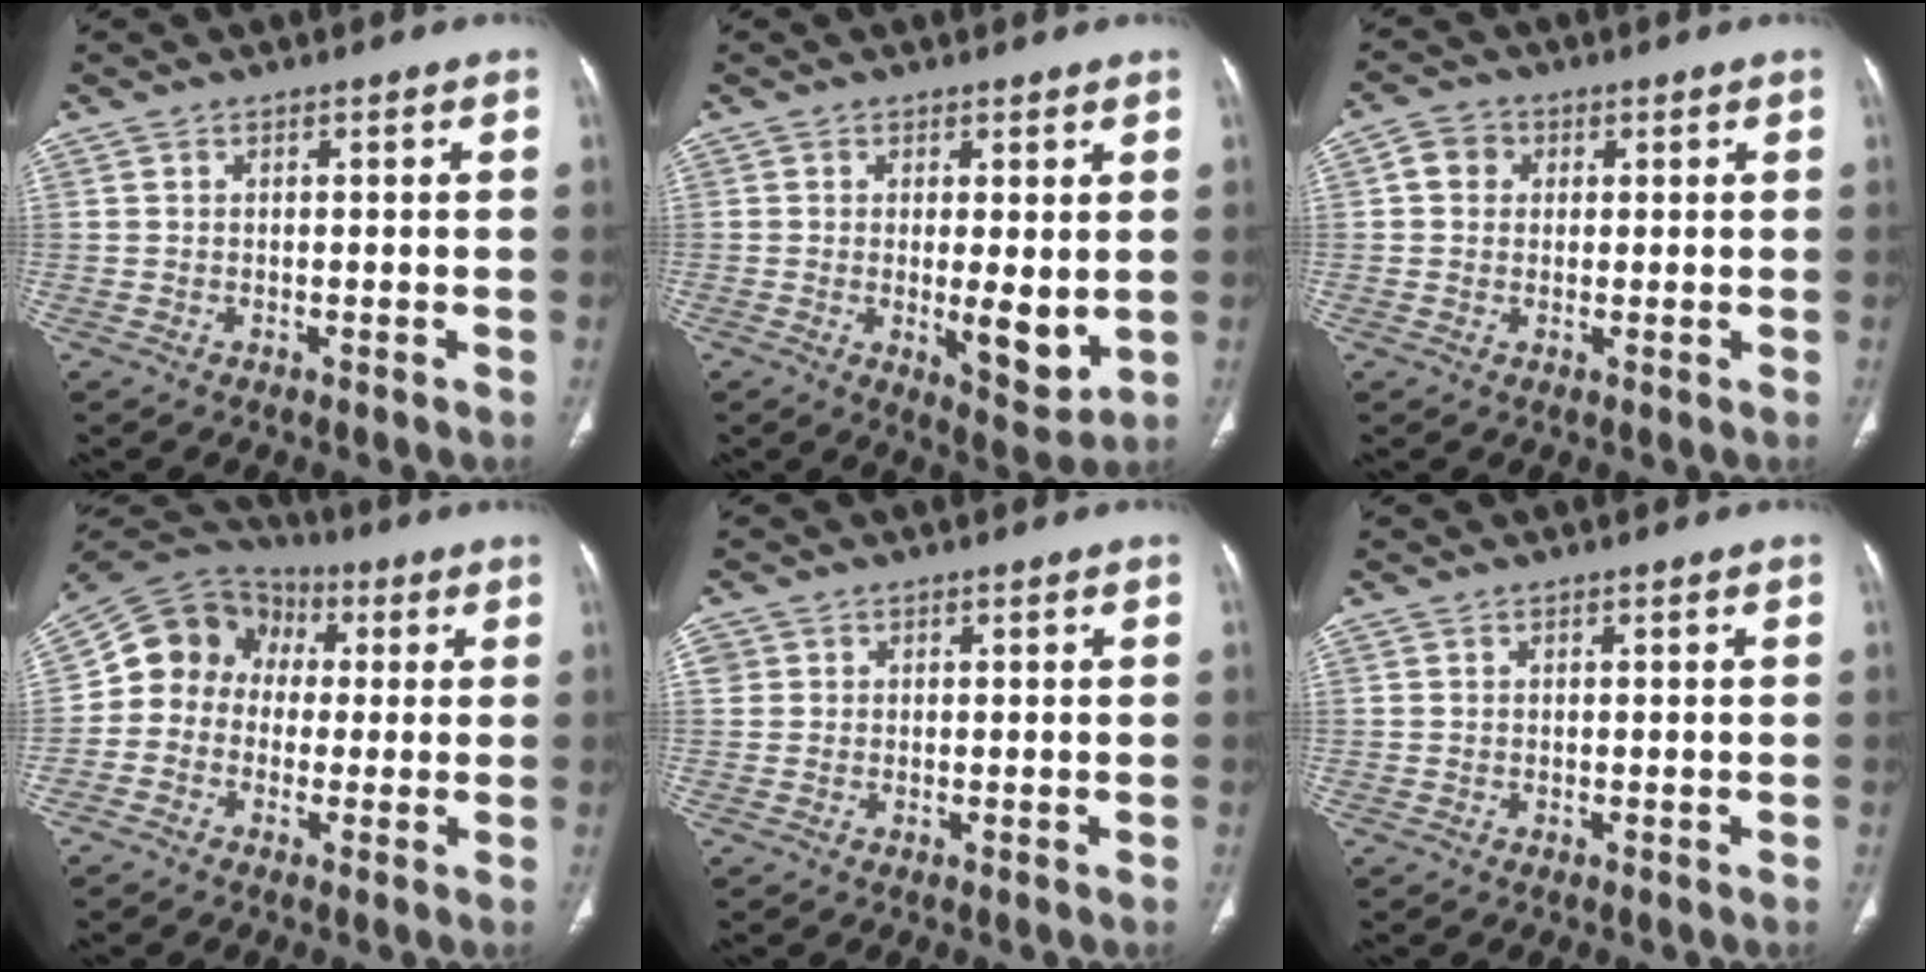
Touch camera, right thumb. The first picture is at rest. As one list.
[{"total": 7.4, "force": [-0.3, 2.6, 7.0], "torque": [-0.096, -0.021, 0.000]}, {"total": 4.2, "force": [1.0, 3.7, 1.8], "torque": [-0.017, 0.006, 0.014]}, {"total": 11.7, "force": [0.4, 10.2, 5.6], "torque": [-0.075, 0.038, -0.011]}, {"total": 1.6, "force": [0.5, 1.5, 0.2], "torque": [0.008, 0.000, 0.006]}, {"total": 0.0}]